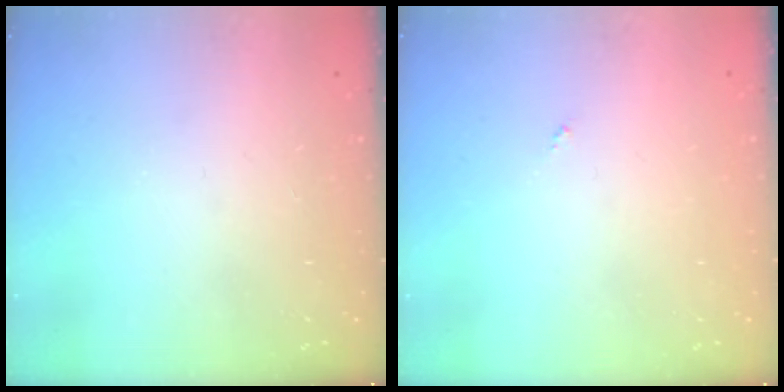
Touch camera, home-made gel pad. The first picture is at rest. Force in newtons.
{"total": 0.0}